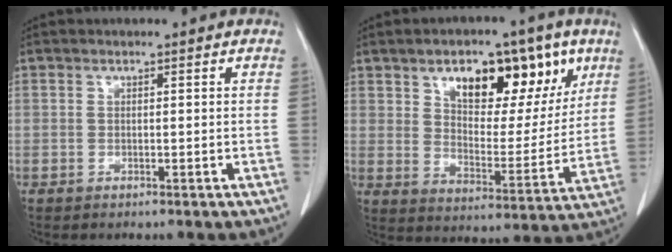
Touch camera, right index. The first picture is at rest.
{"total": 15.8, "force": [8.2, 7.1, 11.5], "torque": [-0.150, 0.008, 0.130]}